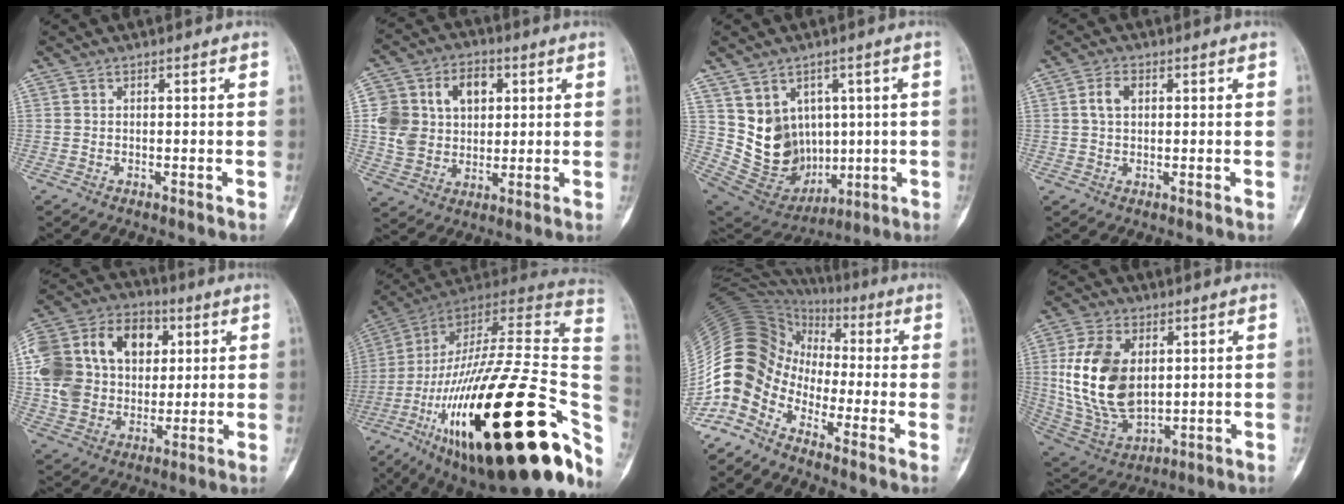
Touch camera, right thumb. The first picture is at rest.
{"total": 13.9, "force": [3.1, 10.8, 8.2], "torque": [-0.108, 0.010, 0.059]}
{"total": 13.2, "force": [2.6, 11.6, 5.7], "torque": [-0.066, 0.004, 0.089]}
{"total": 3.6, "force": [0.9, 2.3, 2.6], "torque": [-0.050, 0.006, 0.016]}
{"total": 24.8, "force": [5.3, 18.7, 15.3], "torque": [-0.290, 0.036, 0.099]}
{"total": 43.9, "force": [-14.4, 14.2, 38.9], "torque": [-0.550, 0.059, -0.232]}
{"total": 13.3, "force": [-7.0, 8.9, 6.9], "torque": [-0.130, 0.074, -0.149]}
{"total": 18.1, "force": [2.5, 11.3, 13.9], "torque": [-0.257, -0.014, 0.062]}